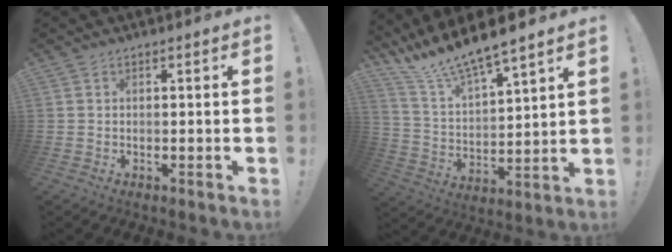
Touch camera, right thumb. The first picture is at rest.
{"total": 11.5, "force": [10.6, 0.1, 4.4], "torque": [-0.108, -0.092, 0.187]}